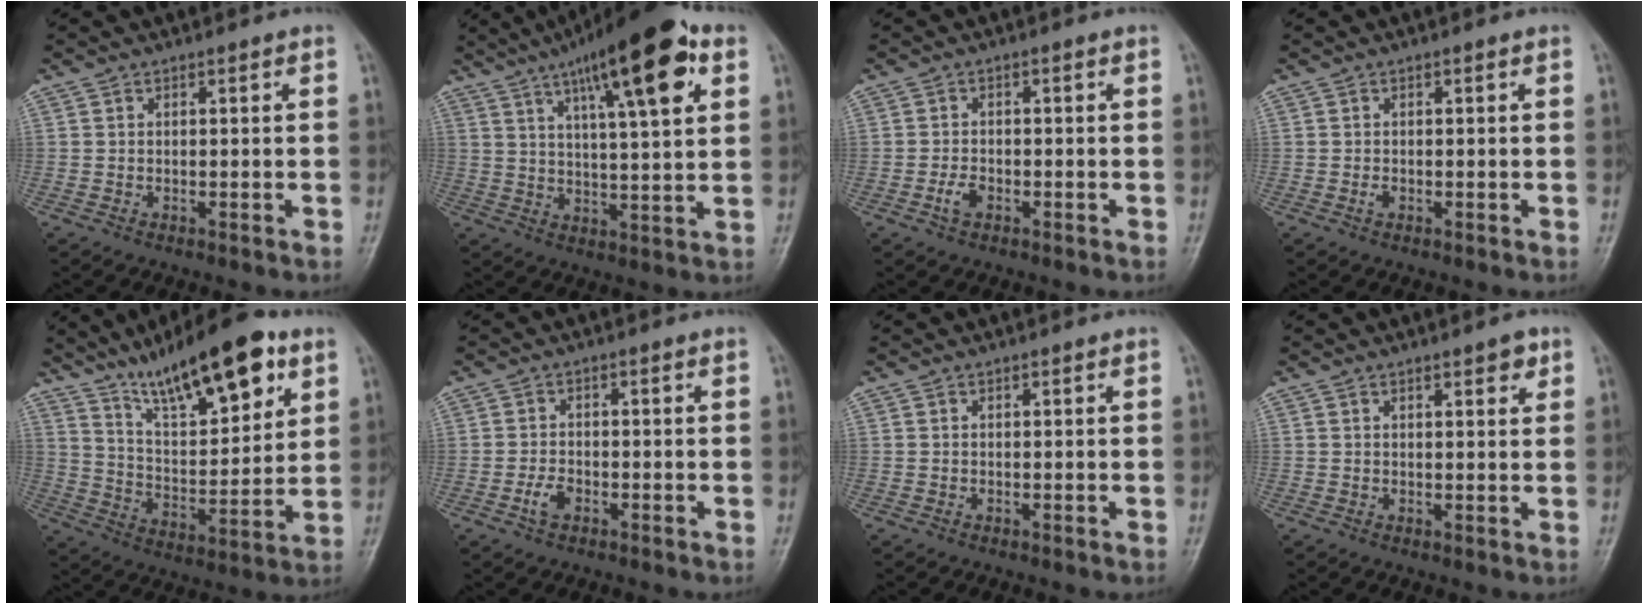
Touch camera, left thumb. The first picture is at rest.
{"total": 18.9, "force": [9.2, 4.7, 15.9], "torque": [-0.224, -0.013, 0.139]}
{"total": 2.5, "force": [-1.2, 1.5, 1.6], "torque": [-0.033, 0.007, -0.023]}
{"total": 0.8, "force": [-0.3, 0.5, 0.6], "torque": [-0.011, 0.001, -0.005]}
{"total": 19.8, "force": [12.2, 6.4, 14.2], "torque": [-0.193, -0.046, 0.210]}
{"total": 2.9, "force": [-1.4, 1.7, 1.9], "torque": [-0.037, 0.009, -0.026]}
{"total": 0.0}
{"total": 2.8, "force": [1.8, 1.0, 1.9], "torque": [-0.016, -0.009, 0.023]}